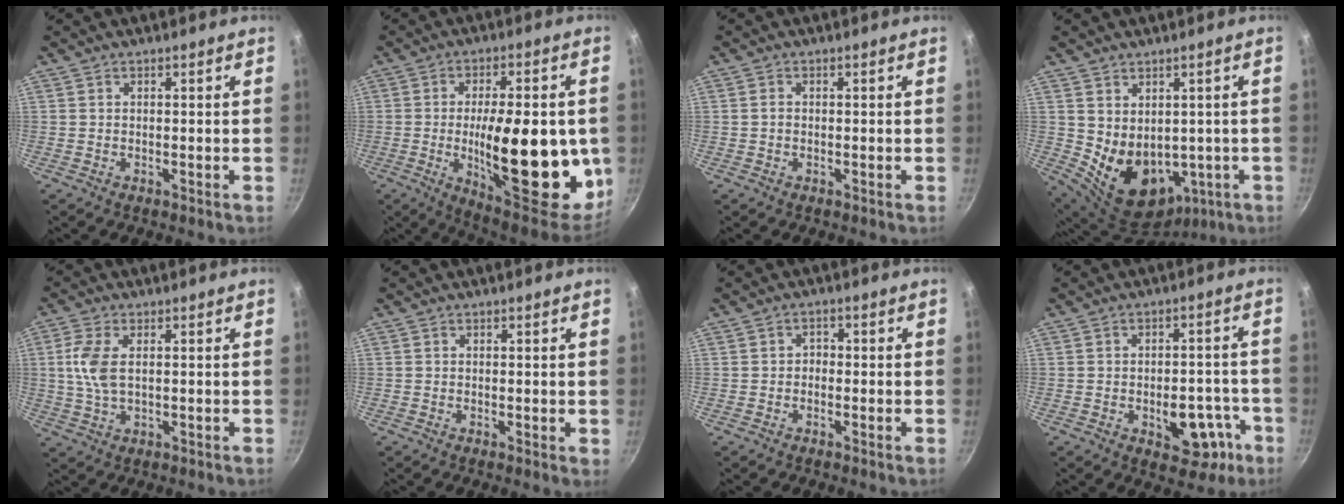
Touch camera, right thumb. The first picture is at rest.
{"total": 27.4, "force": [-3.0, 10.5, 25.1], "torque": [-0.334, -0.014, -0.034]}
{"total": 0.9, "force": [-0.1, 0.7, 0.5], "torque": [-0.008, 0.005, -0.002]}
{"total": 13.3, "force": [-0.3, 9.8, 9.0], "torque": [-0.119, -0.018, 0.033]}
{"total": 6.7, "force": [1.1, 3.4, 5.6], "torque": [-0.120, 0.004, 0.020]}
{"total": 0.8, "force": [0.1, 0.3, 0.8], "torque": [-0.010, -0.002, 0.000]}
{"total": 1.5, "force": [-0.5, 1.3, 0.7], "torque": [-0.005, 0.007, -0.012]}
{"total": 10.4, "force": [-4.0, 6.1, 7.4], "torque": [-0.056, 0.028, -0.045]}